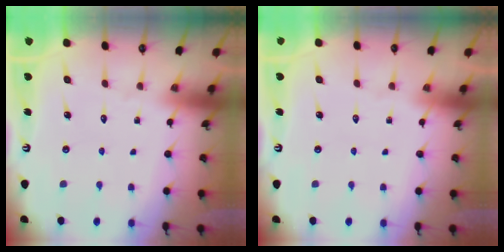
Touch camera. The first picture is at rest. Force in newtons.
{"total": 0.0}